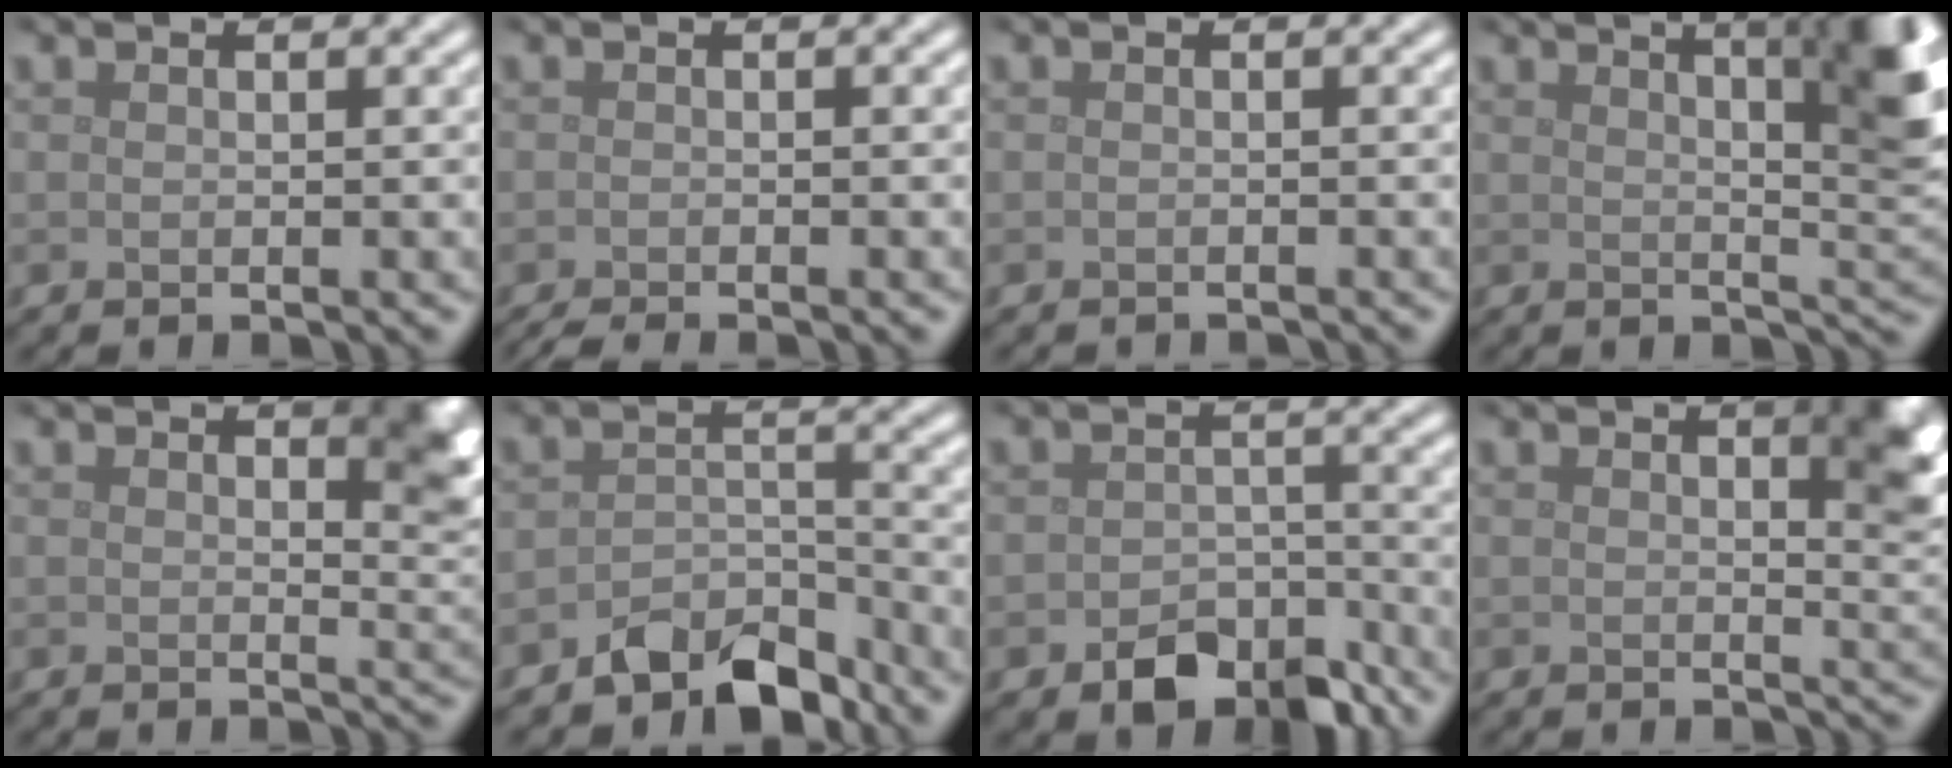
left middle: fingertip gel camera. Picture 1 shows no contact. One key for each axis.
{"total": 2.2, "fx": -1.9, "fy": 0.3, "fz": 1.1, "tx": -0.016, "ty": -0.003, "tz": -0.034}
{"total": 1.1, "fx": -1.1, "fy": 0.0, "fz": 0.1, "tx": 0.002, "ty": -0.005, "tz": -0.019}
{"total": 11.1, "fx": 4.7, "fy": 3.6, "fz": 9.4, "tx": -0.085, "ty": 0.034, "tz": 0.054}
{"total": 5.0, "fx": 2.2, "fy": 1.7, "fz": 4.1, "tx": -0.035, "ty": 0.002, "tz": 0.032}
{"total": 5.2, "fx": -4.1, "fy": 2.3, "fz": 2.1, "tx": -0.026, "ty": -0.001, "tz": -0.073}
{"total": 5.4, "fx": -3.7, "fy": 3.0, "fz": 2.5, "tx": -0.034, "ty": -0.008, "tz": -0.060}
{"total": 6.6, "fx": 2.5, "fy": 2.4, "fz": 5.6, "tx": -0.044, "ty": 0.010, "tz": 0.033}